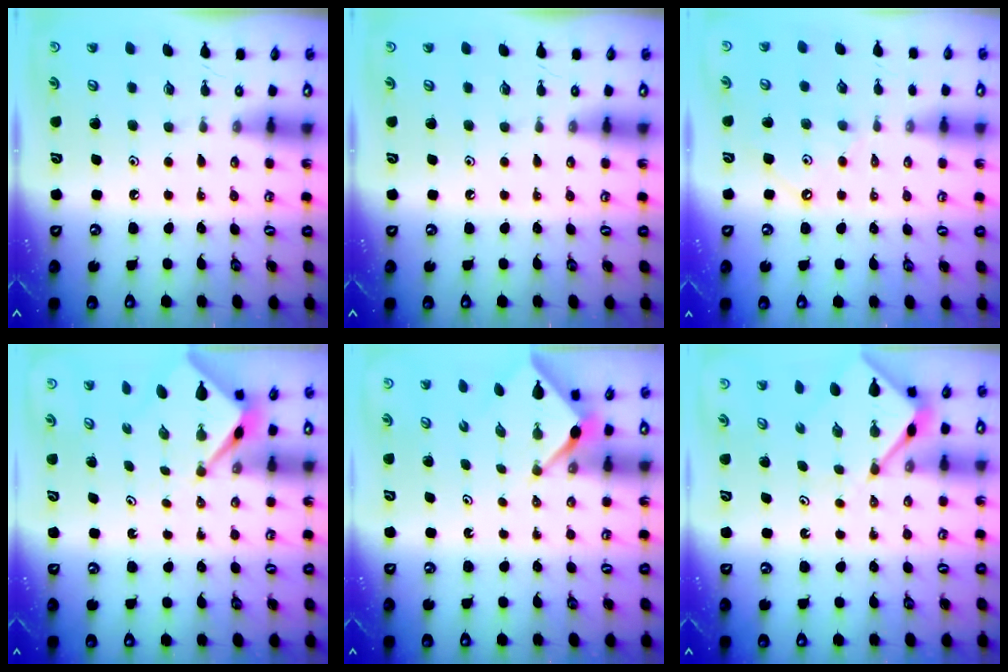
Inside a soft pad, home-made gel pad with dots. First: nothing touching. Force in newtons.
{"total": 0.0}
{"total": 1.8, "press": 1.8, "slide": 0.3}
{"total": 2.5, "press": 2.5, "slide": 0.2}
{"total": 2.4, "press": 2.4, "slide": 0.3}
{"total": 4.9, "press": 4.9, "slide": 0.4}